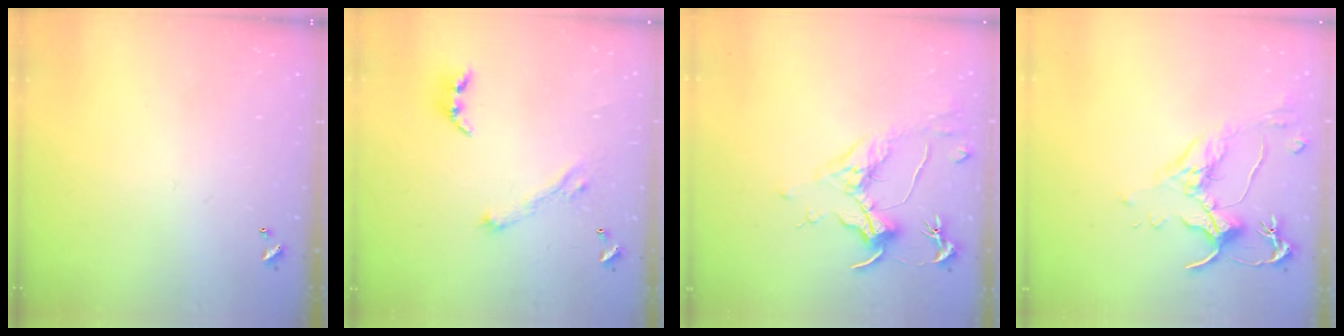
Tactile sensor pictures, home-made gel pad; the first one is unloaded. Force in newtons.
{"total": 5.0, "press": 4.8, "slide": 1.3}
{"total": 1.8, "press": 1.6, "slide": 0.9}
{"total": 1.5, "press": 1.4, "slide": 0.6}